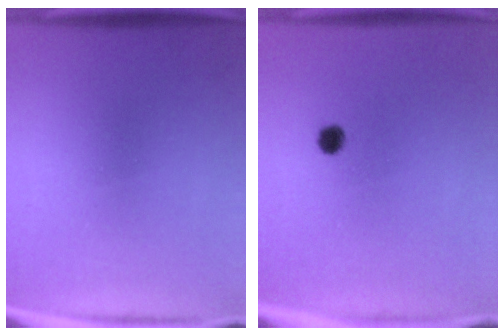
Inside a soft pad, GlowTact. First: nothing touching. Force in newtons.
{"total": 1.4}